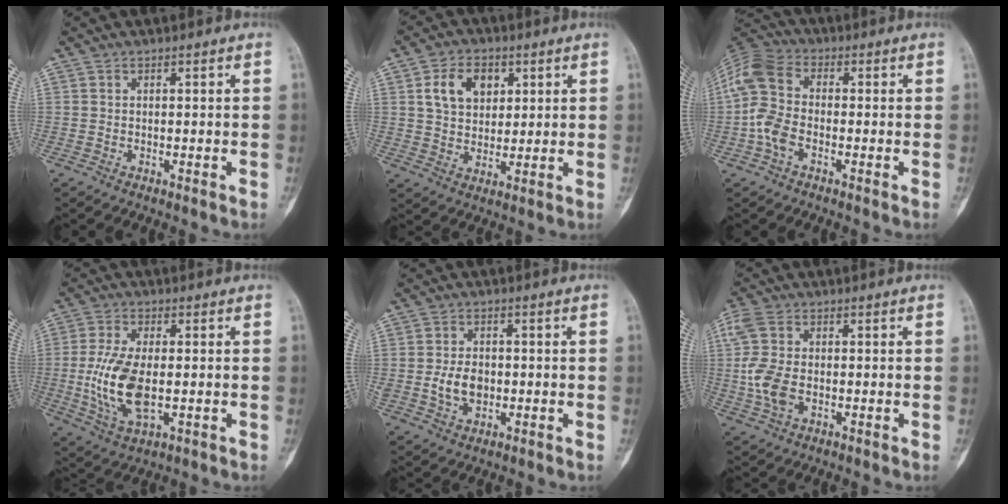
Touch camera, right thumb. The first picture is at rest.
{"total": 8.9, "force": [3.1, 6.3, 5.4], "torque": [-0.067, -0.007, 0.056]}
{"total": 9.7, "force": [-2.1, 6.1, 7.3], "torque": [-0.162, 0.022, -0.055]}
{"total": 12.3, "force": [-1.2, 6.0, 10.6], "torque": [-0.218, -0.008, -0.018]}
{"total": 6.3, "force": [-0.6, 4.5, 4.3], "torque": [-0.067, 0.000, -0.007]}
{"total": 8.2, "force": [-0.7, 5.1, 6.3], "torque": [-0.157, 0.003, -0.016]}